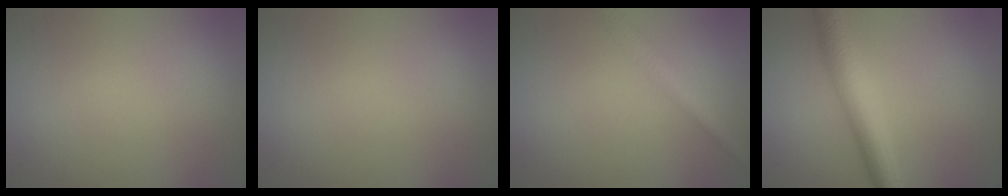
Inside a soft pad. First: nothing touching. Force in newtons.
{"total": 0.0}
{"total": 2.7, "press": 2.7, "slide": 0.1}
{"total": 4.8, "press": 4.8, "slide": 0.1}